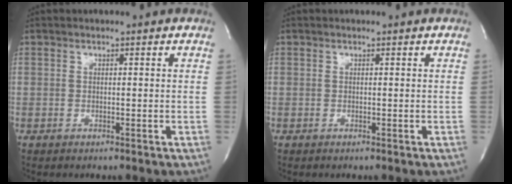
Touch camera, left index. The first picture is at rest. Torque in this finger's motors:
{"motor_torque": [0.01, 0.00, -0.01, 0.00]}